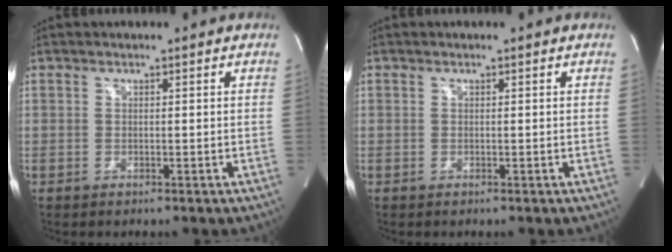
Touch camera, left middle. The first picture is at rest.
{"total": 0.0}